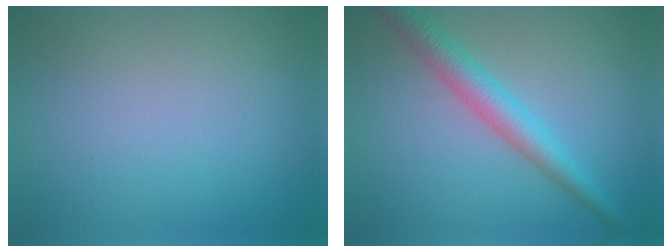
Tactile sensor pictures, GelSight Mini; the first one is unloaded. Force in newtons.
{"total": 3.9, "press": 3.9, "slide": 0.0}